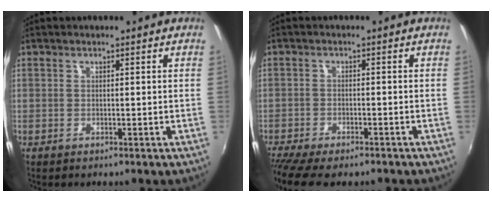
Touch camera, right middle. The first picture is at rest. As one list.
[{"total": 9.2, "force": [-7.7, 2.1, 4.6], "torque": [-0.113, -0.040, -0.130]}]